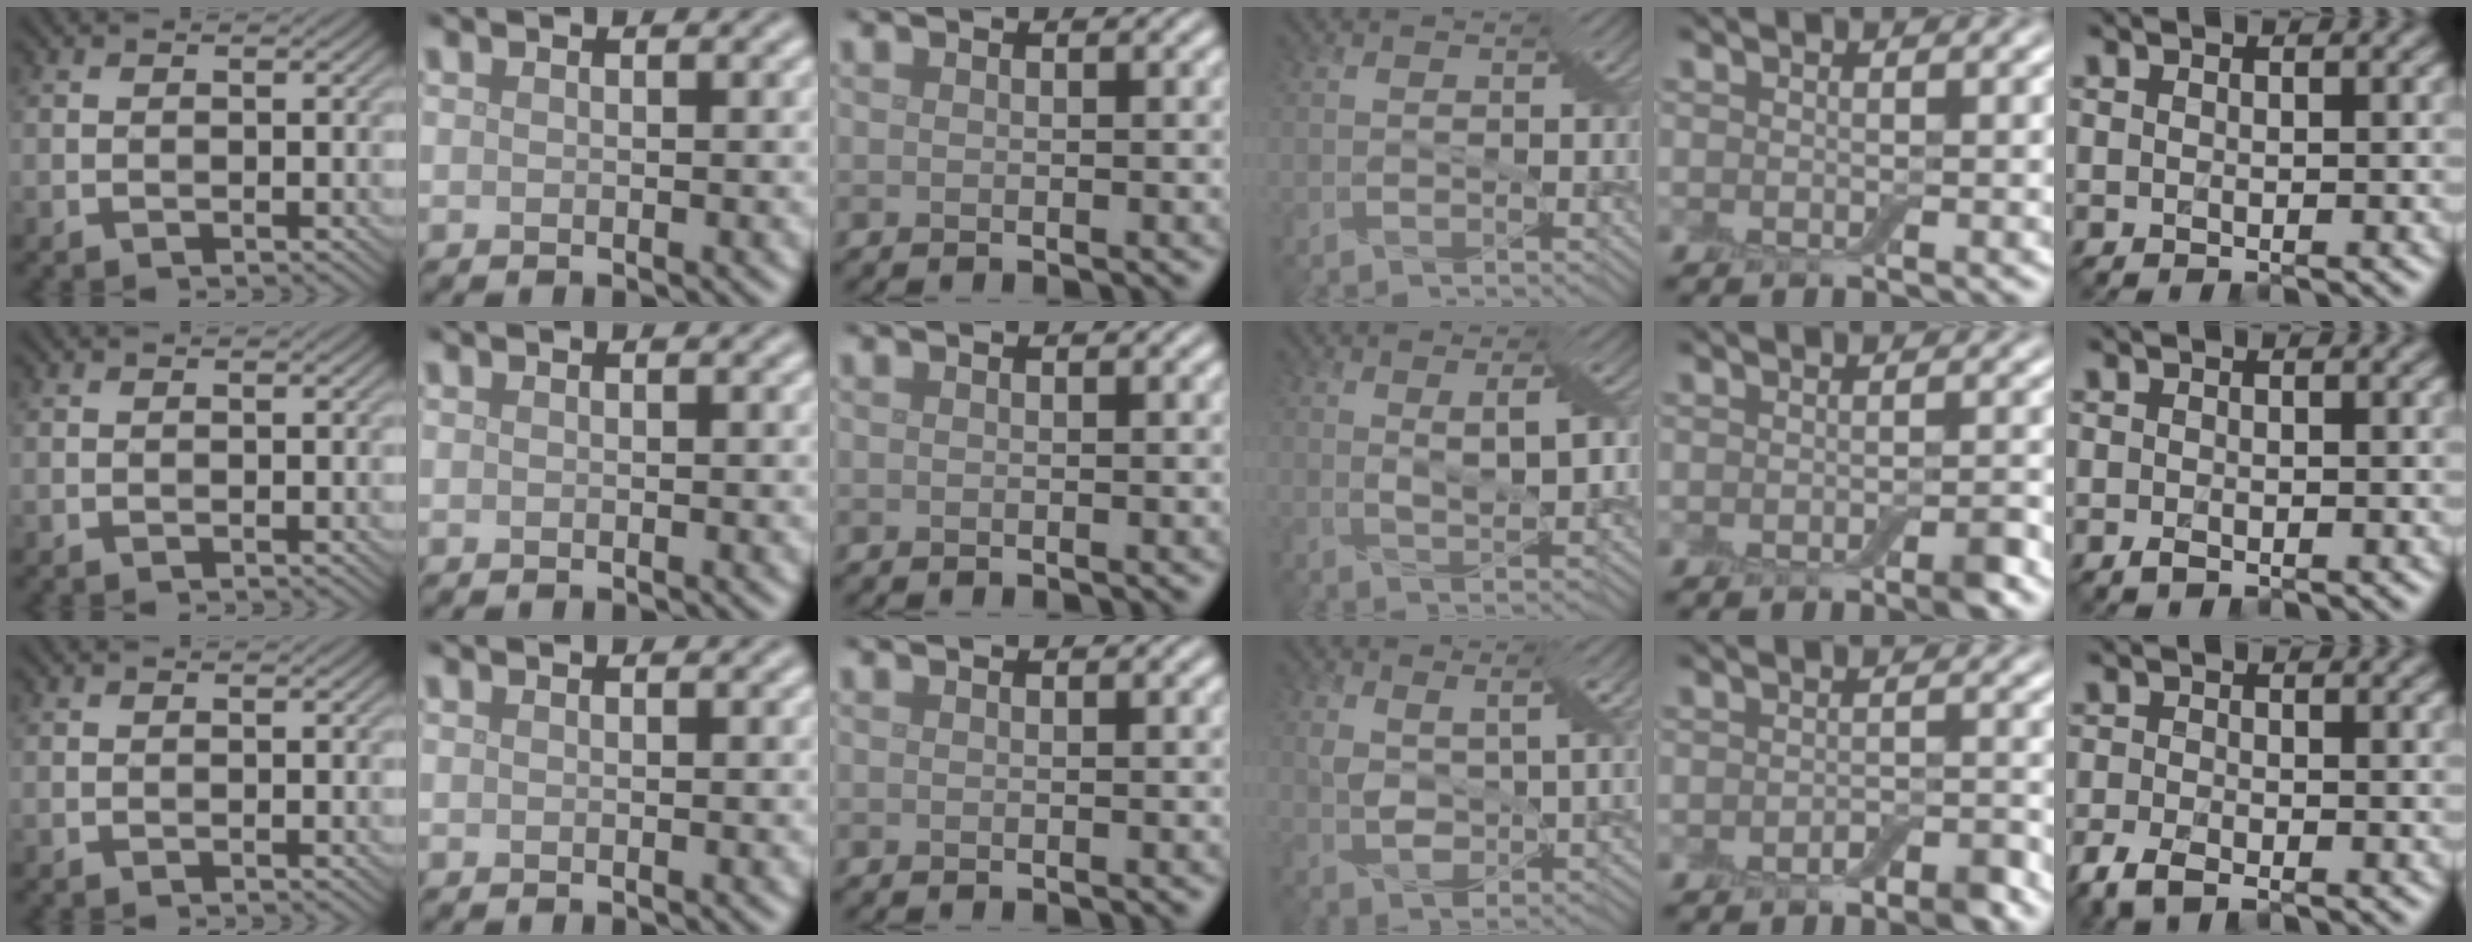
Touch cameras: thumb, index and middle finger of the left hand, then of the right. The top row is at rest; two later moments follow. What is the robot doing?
{"motion": "squeeze", "object": "air blower"}